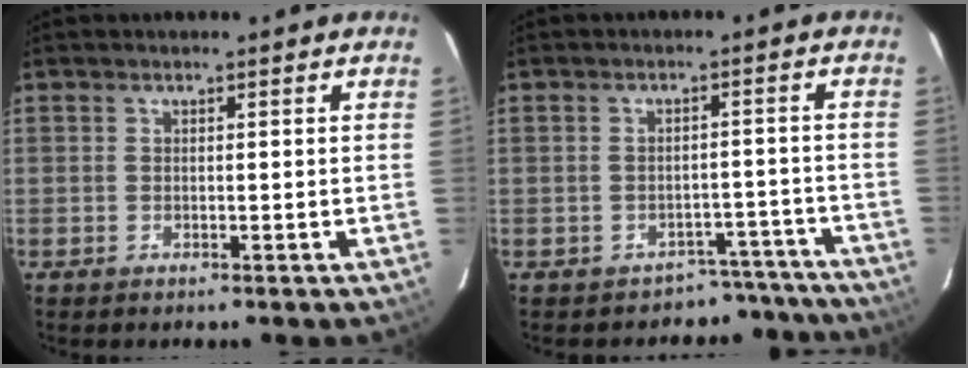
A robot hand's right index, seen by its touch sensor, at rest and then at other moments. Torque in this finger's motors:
{"motor_torque": [-0.12, 0.06, -0.27, -0.09]}